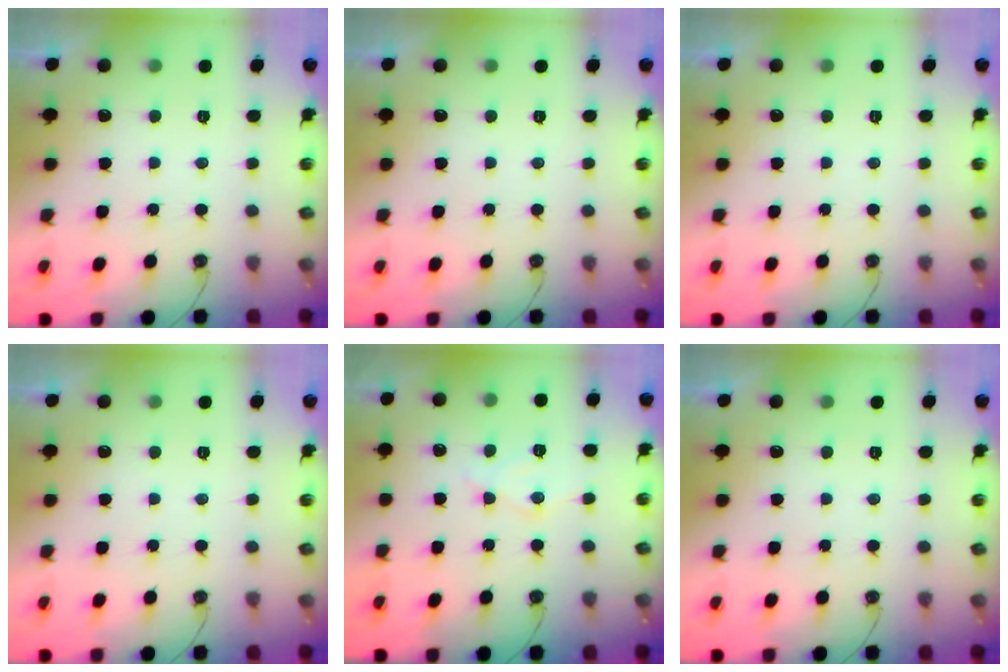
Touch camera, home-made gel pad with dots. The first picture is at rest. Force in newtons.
{"total": 0.0}
{"total": 0.0}
{"total": 0.0}
{"total": 9.5, "press": 9.5, "slide": 0.7}
{"total": 0.0}